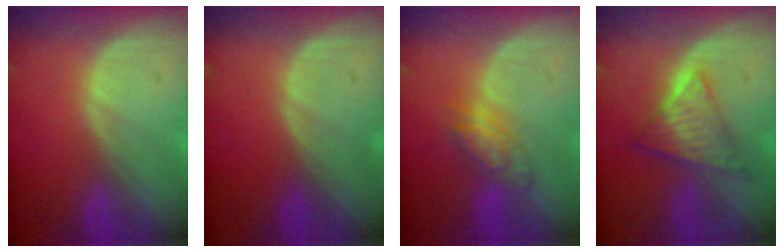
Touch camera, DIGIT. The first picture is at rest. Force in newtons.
{"total": 0.0}
{"total": 5.2, "press": 4.7, "slide": 2.3}
{"total": 7.2, "press": 6.3, "slide": 3.6}